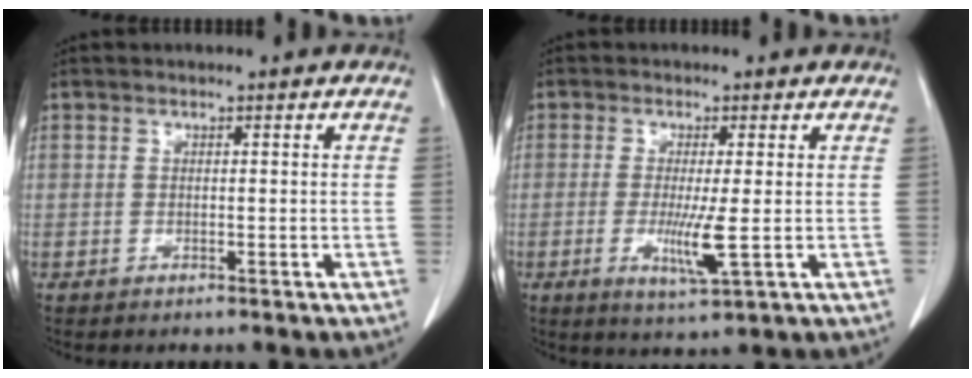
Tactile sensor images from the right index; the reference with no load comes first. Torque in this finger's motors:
{"motor_torque": [1.47, 0.01, 0.71, 0.18]}